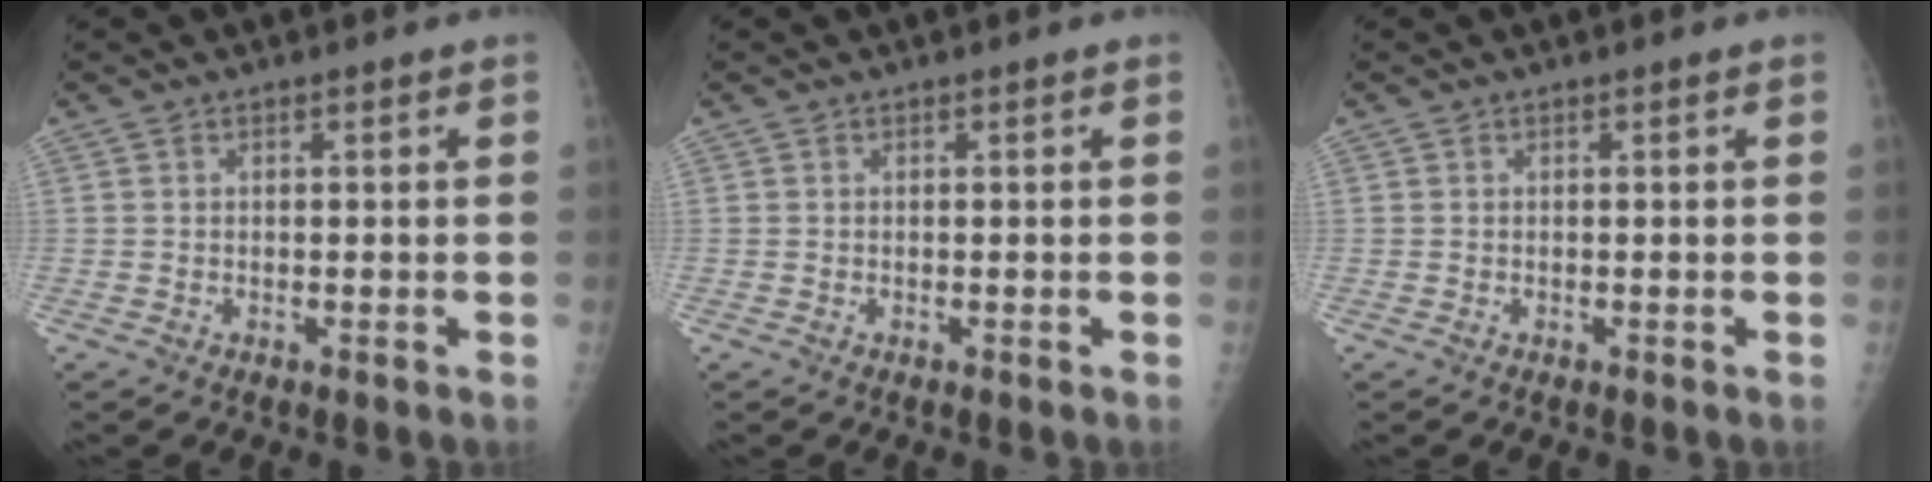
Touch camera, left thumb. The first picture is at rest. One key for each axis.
{"total": 0.0}
{"total": 0.0}